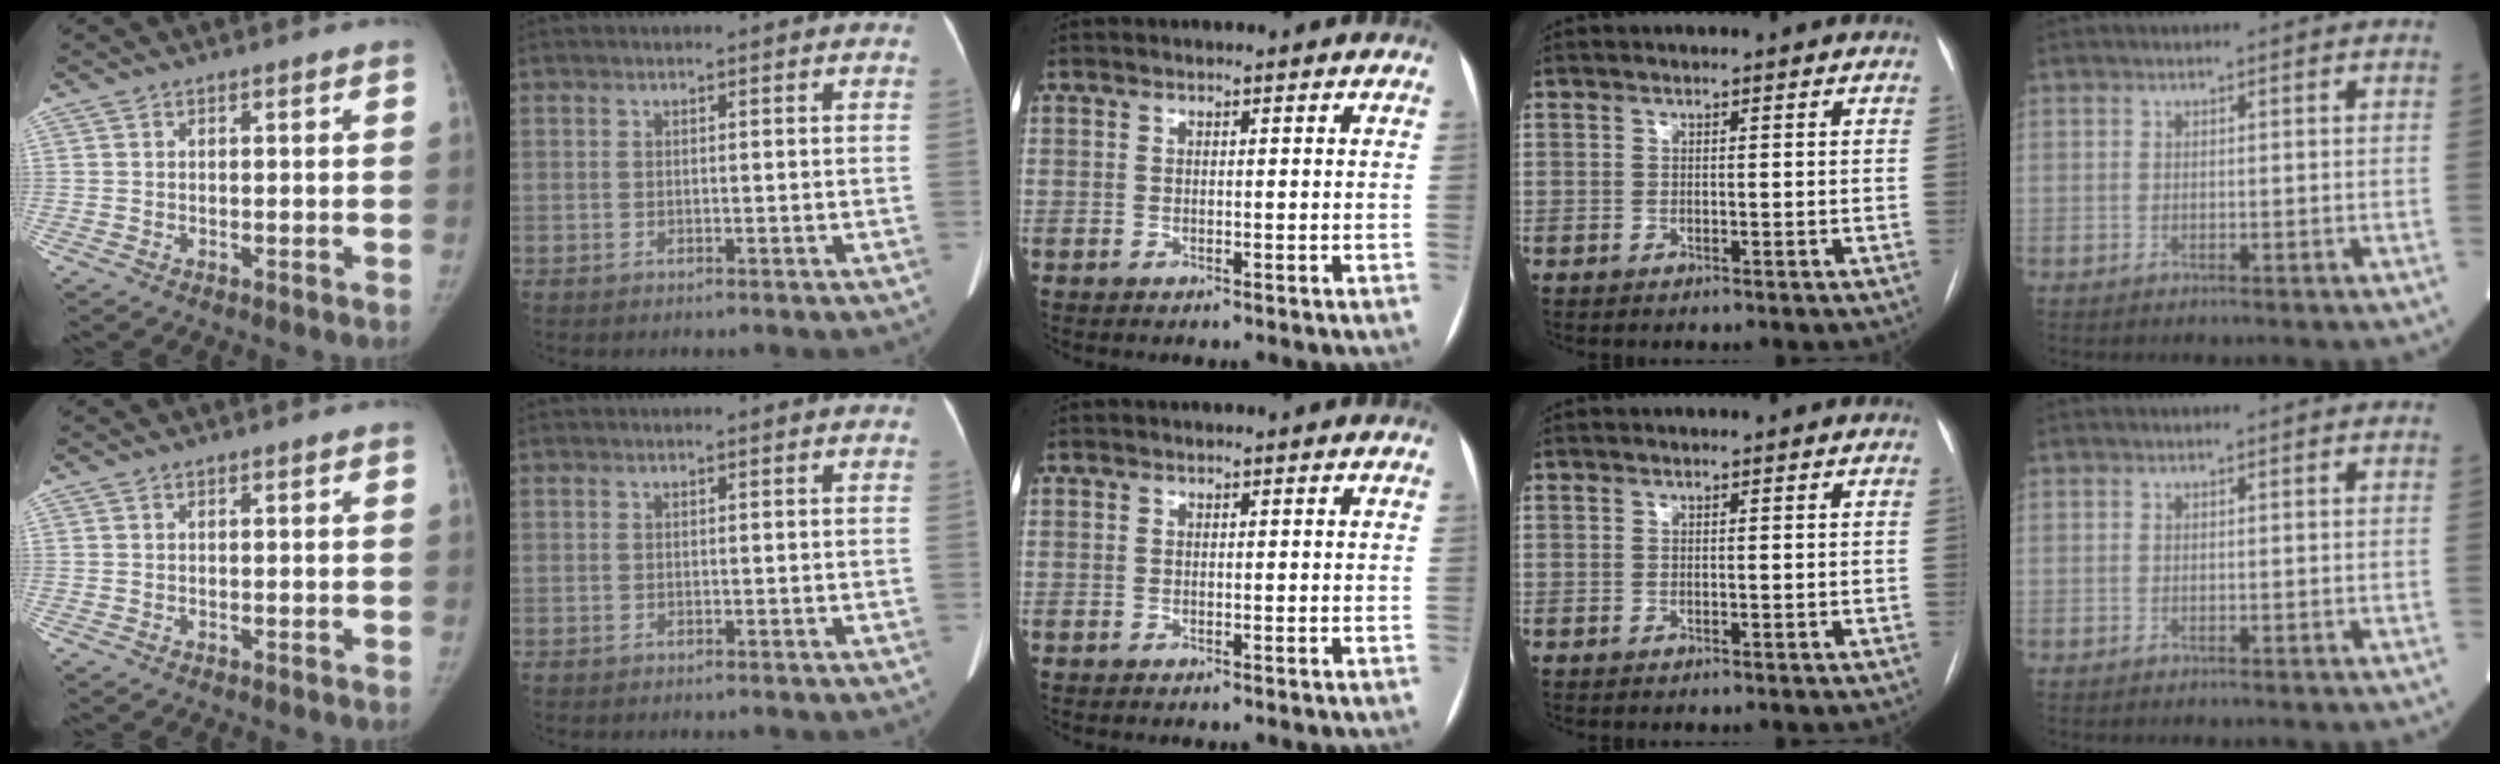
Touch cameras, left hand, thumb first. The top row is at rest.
{}